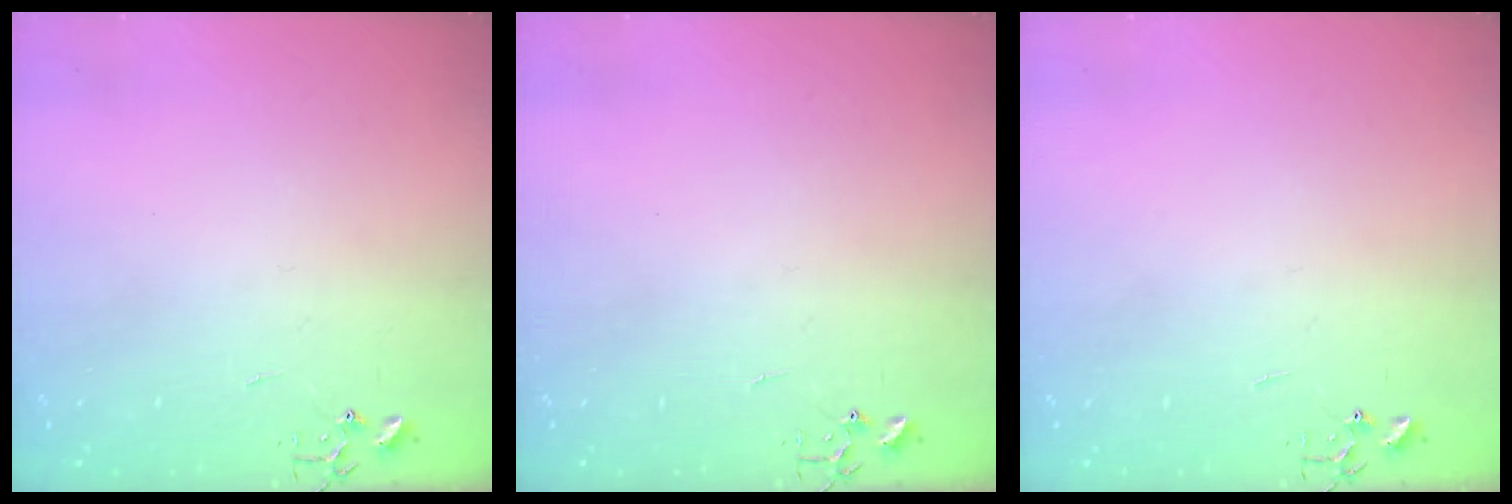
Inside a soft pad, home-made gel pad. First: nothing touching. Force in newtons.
{"total": 0.0}
{"total": 0.0}